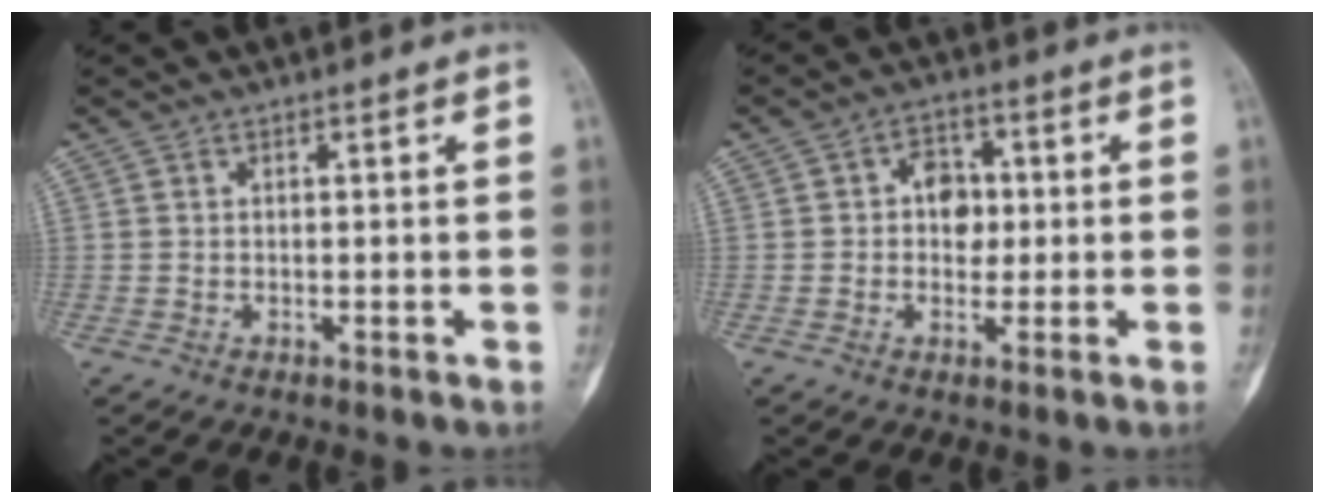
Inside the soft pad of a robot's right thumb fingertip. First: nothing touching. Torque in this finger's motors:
{"motor_torque": [0.57, 0.74, 0.29, -0.43, 0.01]}